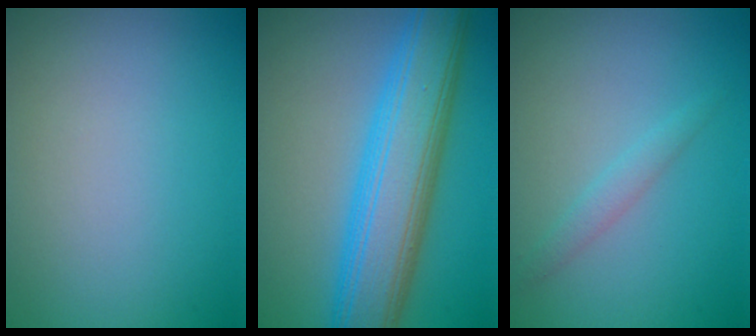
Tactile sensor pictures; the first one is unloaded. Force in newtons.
{"total": 9.5, "press": 9.5, "slide": 0.3}
{"total": 1.3, "press": 1.3, "slide": 0.1}